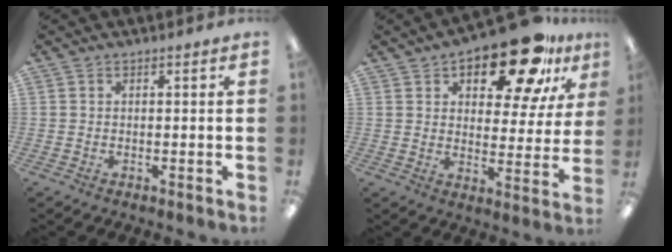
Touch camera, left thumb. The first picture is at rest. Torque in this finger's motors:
{"motor_torque": [0.18, 0.77, 1.37, -1.41, 0.06]}